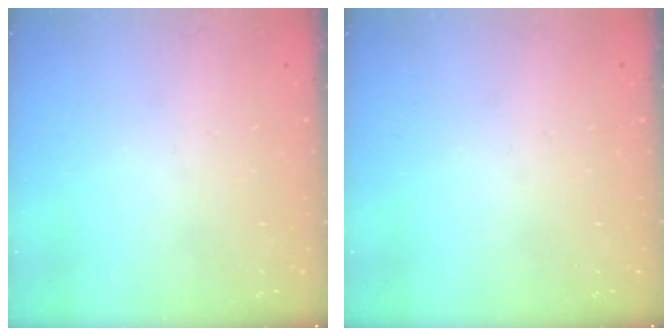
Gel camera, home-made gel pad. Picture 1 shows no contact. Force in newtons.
{"total": 0.0}